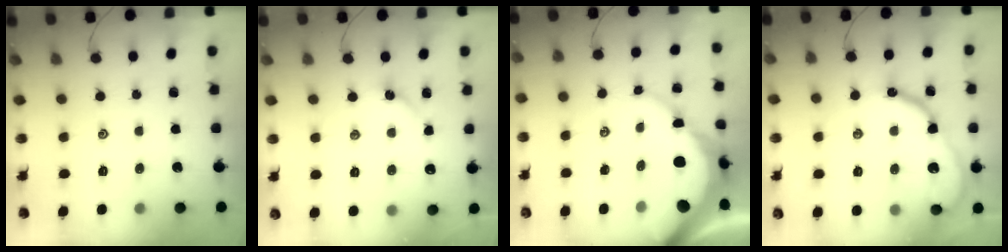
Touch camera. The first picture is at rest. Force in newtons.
{"total": 2.6, "press": 2.6, "slide": 0.4}
{"total": 10.7, "press": 10.6, "slide": 0.9}
{"total": 12.1, "press": 12.1, "slide": 1.1}